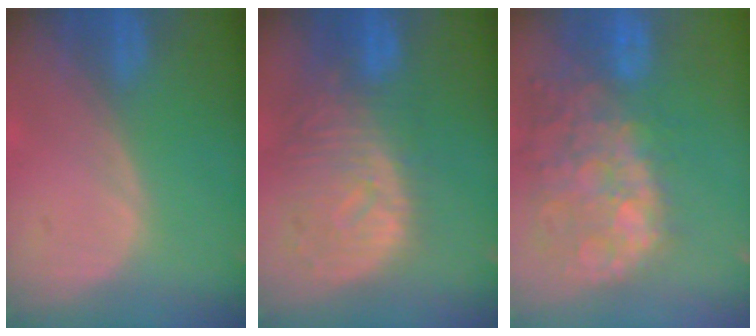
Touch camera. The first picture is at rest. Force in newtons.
{"total": 11.5, "press": 10.0, "slide": 5.7}
{"total": 14.3, "press": 11.7, "slide": 8.2}